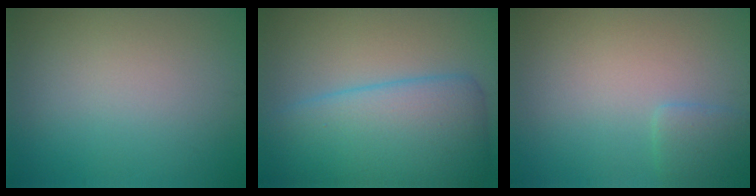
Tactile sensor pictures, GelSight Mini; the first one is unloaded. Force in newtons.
{"total": 8.0, "press": 8.0, "slide": 0.3}
{"total": 1.6, "press": 1.6, "slide": 0.1}